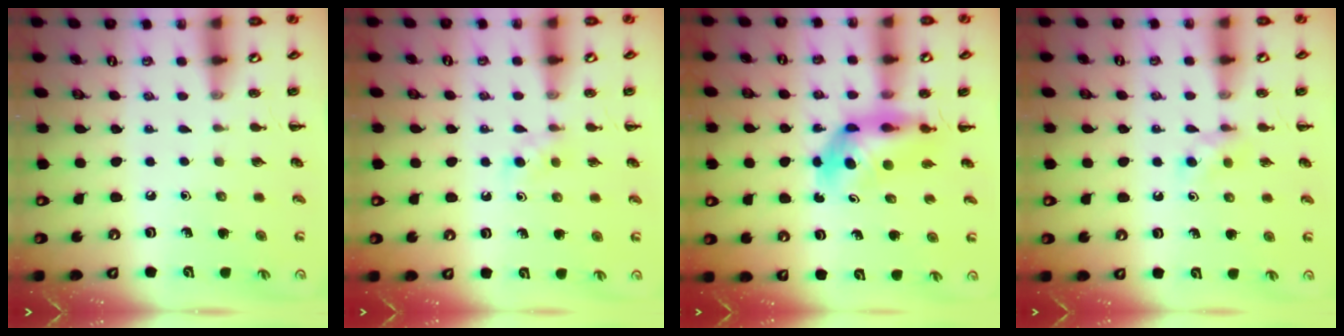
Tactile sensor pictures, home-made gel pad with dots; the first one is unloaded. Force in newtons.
{"total": 3.6, "press": 3.2, "slide": 1.5}
{"total": 5.5, "press": 5.4, "slide": 1.0}
{"total": 3.1, "press": 2.8, "slide": 1.3}